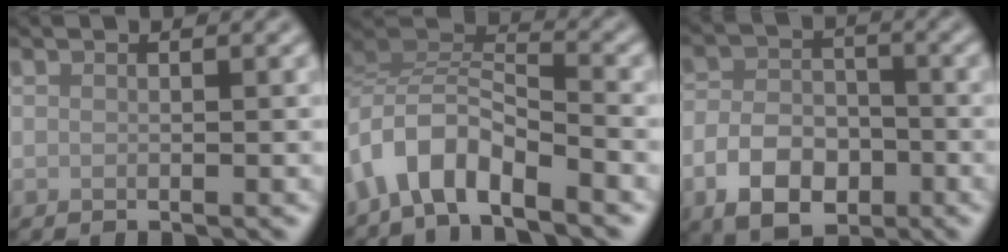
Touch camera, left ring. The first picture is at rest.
{"total": 5.2, "force": [-4.0, 1.6, 3.0], "torque": [-0.048, 0.007, -0.084]}
{"total": 5.9, "force": [-2.5, 4.0, 3.6], "torque": [-0.068, -0.007, -0.047]}